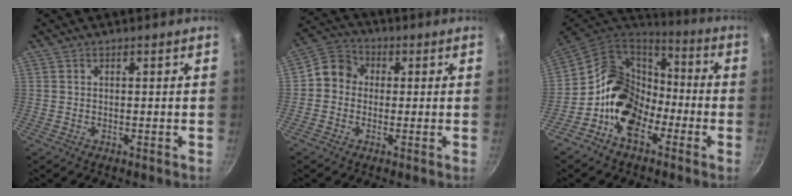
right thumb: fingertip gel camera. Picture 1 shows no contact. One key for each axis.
{"total": 6.3, "fx": 0.0, "fy": 5.7, "fz": 2.7, "tx": -0.021, "ty": 0.014, "tz": -0.026}
{"total": 17.2, "fx": -5.3, "fy": 12.5, "fz": 10.5, "tx": -0.147, "ty": 0.062, "tz": -0.119}